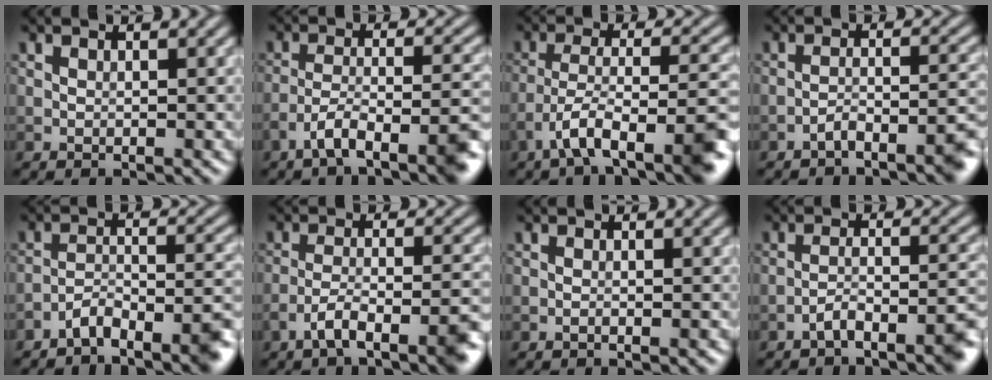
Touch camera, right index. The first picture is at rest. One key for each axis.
{"total": 6.7, "fx": -4.5, "fy": 1.5, "fz": 4.6, "tx": -0.074, "ty": 0.002, "tz": -0.078}
{"total": 8.7, "fx": -5.1, "fy": 2.7, "fz": 6.5, "tx": -0.104, "ty": 0.001, "tz": -0.086}
{"total": 3.5, "fx": -2.6, "fy": 0.6, "fz": 2.2, "tx": -0.036, "ty": 0.010, "tz": -0.049}
{"total": 5.0, "fx": -4.0, "fy": 1.2, "fz": 2.8, "tx": -0.044, "ty": 0.003, "tz": -0.073}
{"total": 6.1, "fx": -4.0, "fy": 1.4, "fz": 4.4, "tx": -0.070, "ty": 0.002, "tz": -0.069}
{"total": 0.7, "fx": -0.5, "fy": 0.1, "fz": 0.5, "tx": -0.005, "ty": 0.001, "tz": -0.011}
{"total": 4.2, "fx": -3.0, "fy": 0.7, "fz": 2.9, "tx": -0.045, "ty": 0.010, "tz": -0.055}